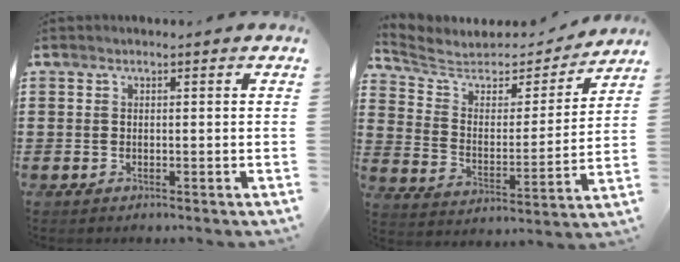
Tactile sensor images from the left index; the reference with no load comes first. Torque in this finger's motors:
{"motor_torque": [2.14, 0.00, 1.05, 0.21]}